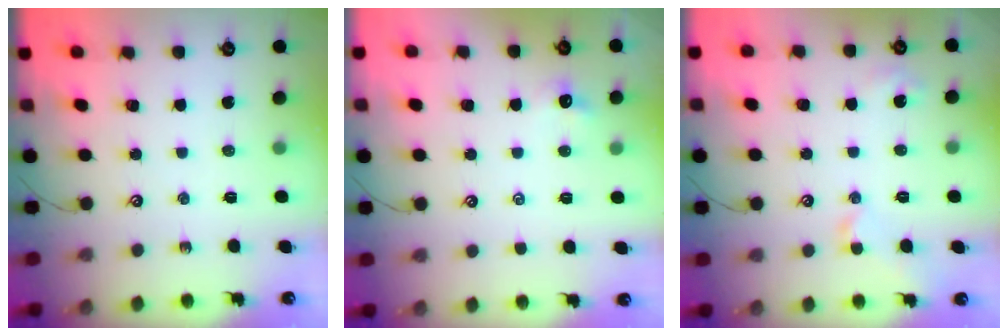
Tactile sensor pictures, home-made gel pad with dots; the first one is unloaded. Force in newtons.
{"total": 0.7, "press": 0.3, "slide": 0.6}
{"total": 2.8, "press": 2.7, "slide": 0.6}